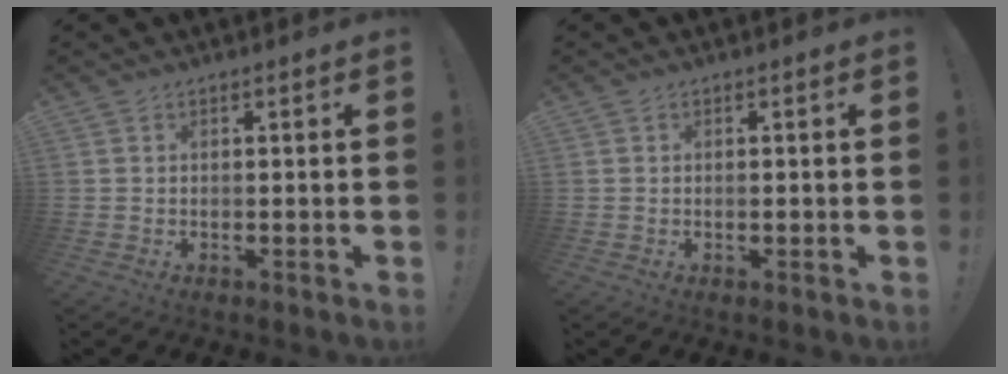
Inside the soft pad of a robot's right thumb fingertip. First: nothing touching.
{"total": 0.5, "force": [-0.3, 0.1, 0.4], "torque": [-0.003, -0.002, -0.006]}